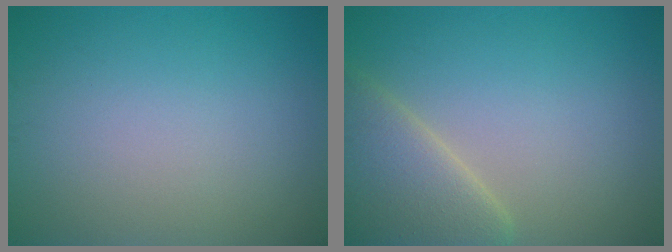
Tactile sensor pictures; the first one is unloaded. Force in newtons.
{"total": 5.7, "press": 5.7, "slide": 0.6}